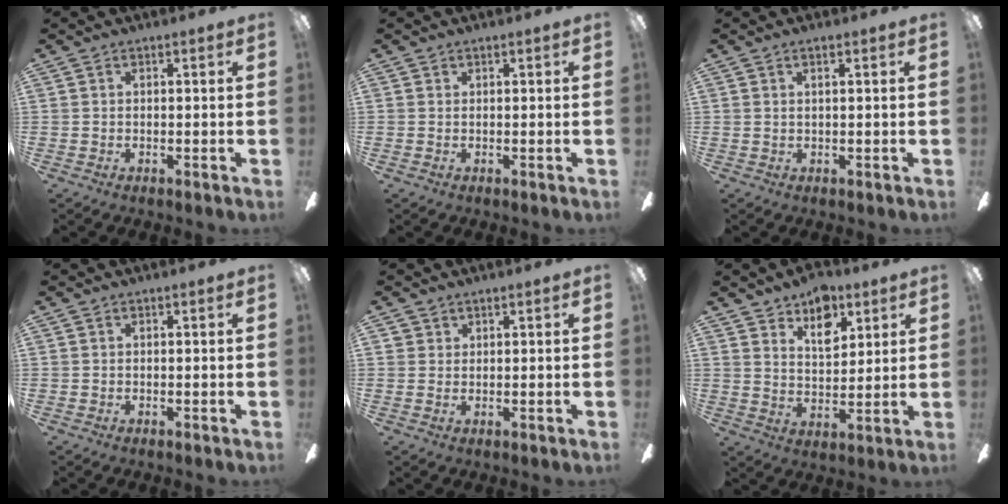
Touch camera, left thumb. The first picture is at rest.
{"total": 0.0}
{"total": 1.4, "force": [0.5, 0.1, 1.3], "torque": [-0.027, 0.001, 0.008]}
{"total": 0.0}
{"total": 1.3, "force": [1.0, 0.8, 0.2], "torque": [-0.006, 0.000, 0.021]}
{"total": 9.7, "force": [6.2, 5.4, 5.1], "torque": [-0.060, -0.029, 0.106]}